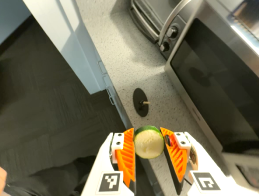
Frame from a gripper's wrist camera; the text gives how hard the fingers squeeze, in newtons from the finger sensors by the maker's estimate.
{"total": 10.8, "left": 10.9, "right": 10.8}